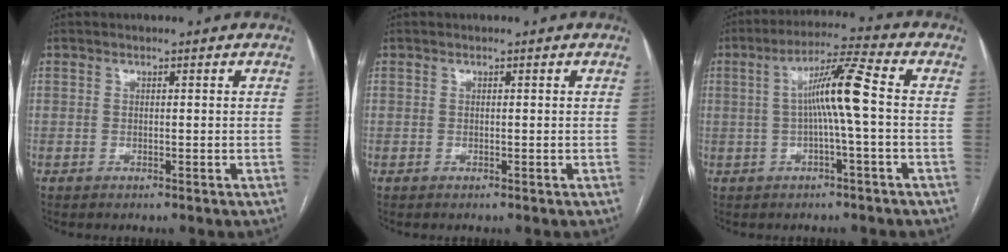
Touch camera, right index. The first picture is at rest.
{"total": 0.0}
{"total": 8.2, "force": [-0.1, -0.4, 8.2], "torque": [-0.146, 0.019, -0.004]}